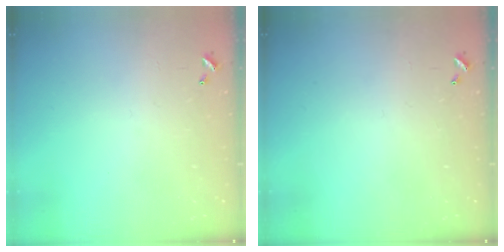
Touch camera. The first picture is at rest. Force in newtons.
{"total": 0.0}